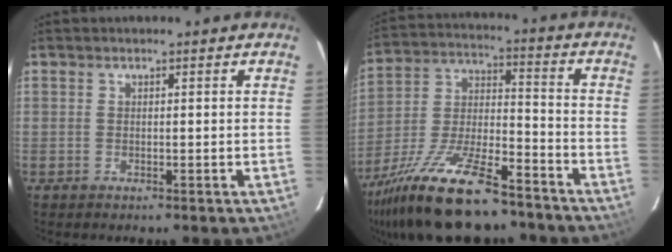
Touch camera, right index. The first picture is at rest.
{"total": 22.8, "force": [-16.7, 6.9, 13.9], "torque": [-0.277, -0.028, -0.281]}